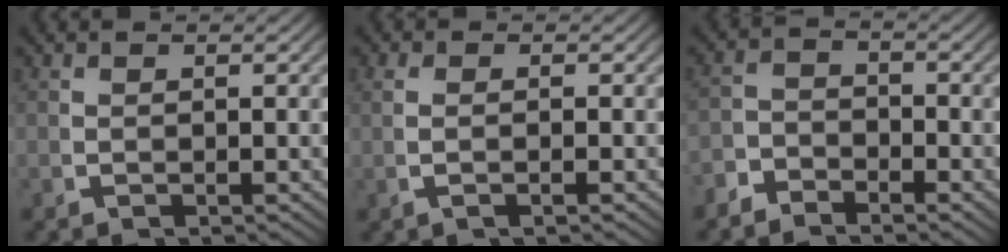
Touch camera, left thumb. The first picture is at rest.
{"total": 1.3, "force": [0.0, 0.2, 1.3], "torque": [-0.027, 0.010, -0.002]}
{"total": 2.6, "force": [-2.2, 1.2, 0.4], "torque": [0.014, -0.008, -0.047]}